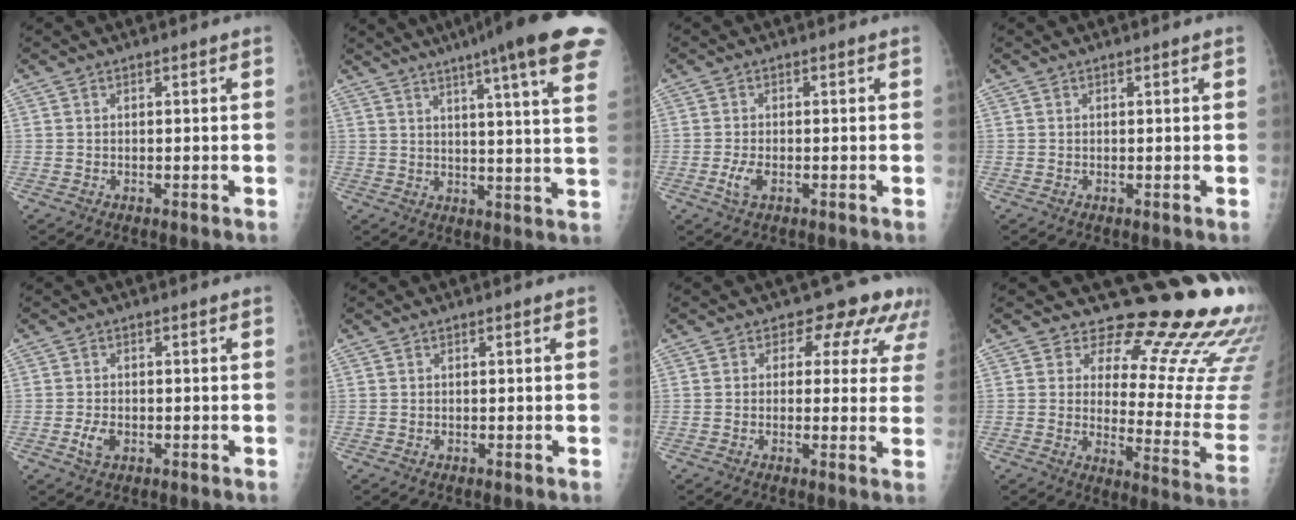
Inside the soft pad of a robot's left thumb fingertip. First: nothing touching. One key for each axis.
{"total": 20.9, "fx": 13.8, "fy": 1.3, "fz": 15.7, "tx": -0.207, "ty": -0.040, "tz": 0.164}
{"total": 2.7, "fx": -0.8, "fy": 1.4, "fz": 2.2, "tx": -0.050, "ty": 0.000, "tz": -0.016}
{"total": 0.0}
{"total": 2.8, "fx": -0.9, "fy": 1.7, "fz": 2.0, "tx": -0.037, "ty": 0.001, "tz": -0.015}
{"total": 0.0}
{"total": 8.8, "fx": 5.7, "fy": 5.6, "fz": 3.6, "tx": 0.006, "ty": -0.016, "tz": 0.043}
{"total": 20.5, "fx": 17.5, "fy": 5.7, "fz": 9.0, "tx": -0.068, "ty": -0.161, "tz": 0.203}